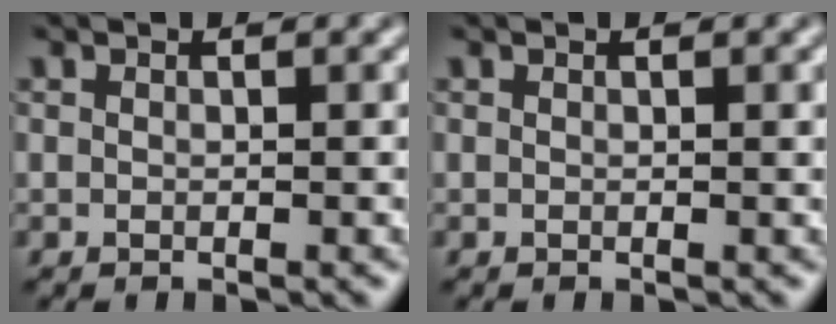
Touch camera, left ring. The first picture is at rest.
{"total": 0.8, "force": [0.1, 0.1, 0.8], "torque": [-0.010, 0.000, 0.001]}